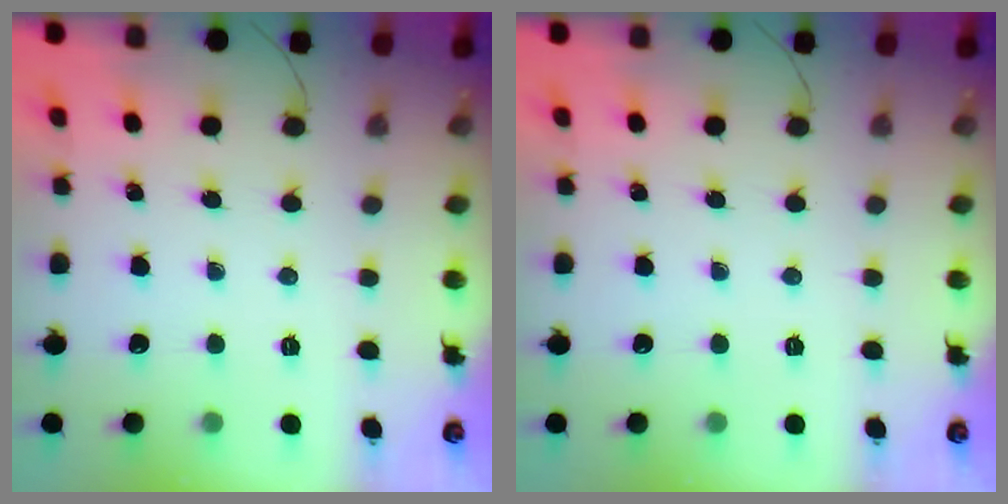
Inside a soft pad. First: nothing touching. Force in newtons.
{"total": 0.0}